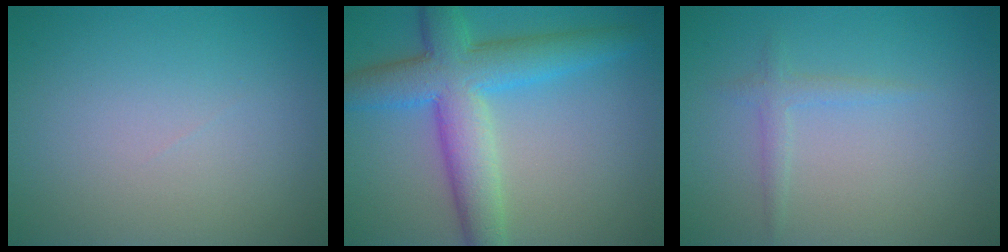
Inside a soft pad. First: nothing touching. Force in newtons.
{"total": 7.7, "press": 7.7, "slide": 0.2}
{"total": 1.4, "press": 1.4, "slide": 0.1}